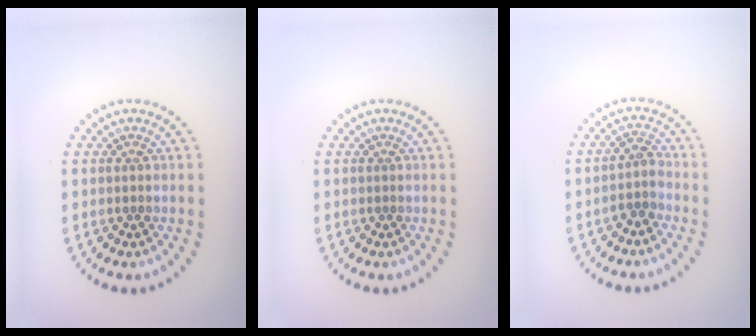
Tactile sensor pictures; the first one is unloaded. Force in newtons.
{"total": 0.0}
{"total": 1.9, "press": 1.5, "slide": 1.2}